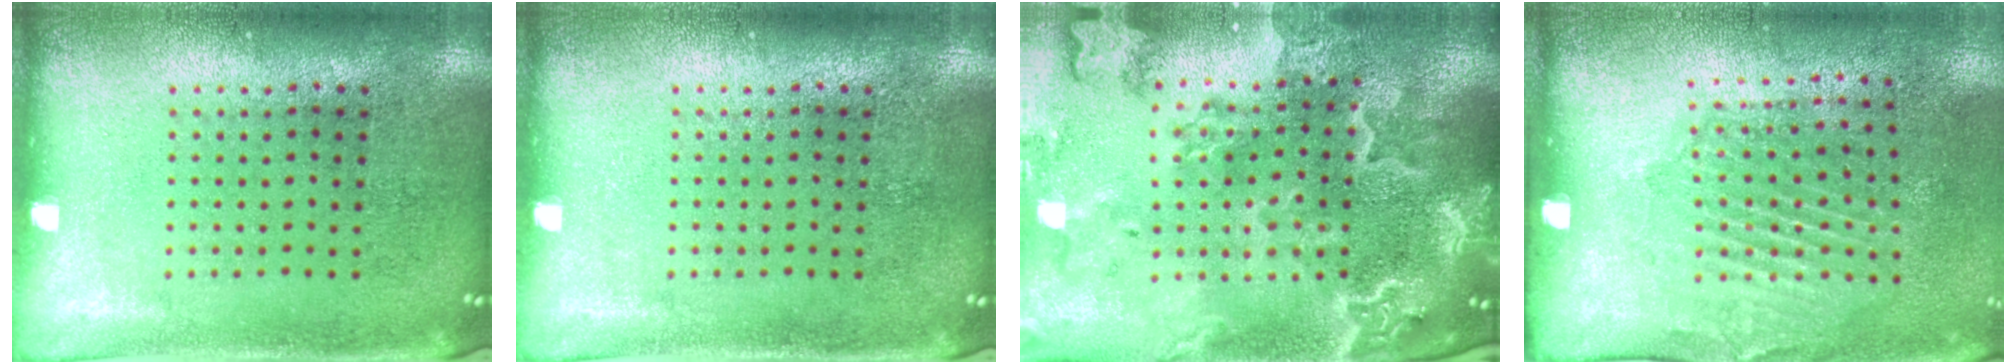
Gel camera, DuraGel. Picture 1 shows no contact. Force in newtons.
{"total": 0.0}
{"total": 4.1, "press": 3.4, "slide": 2.3}
{"total": 1.9, "press": 1.3, "slide": 1.4}